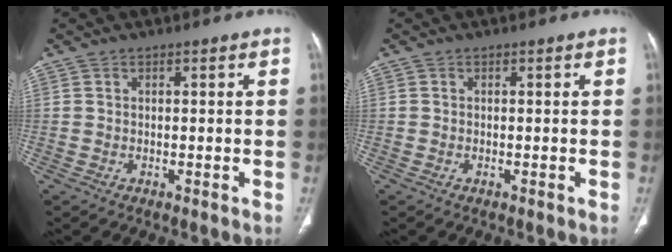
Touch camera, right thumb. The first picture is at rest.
{"total": 0.0}